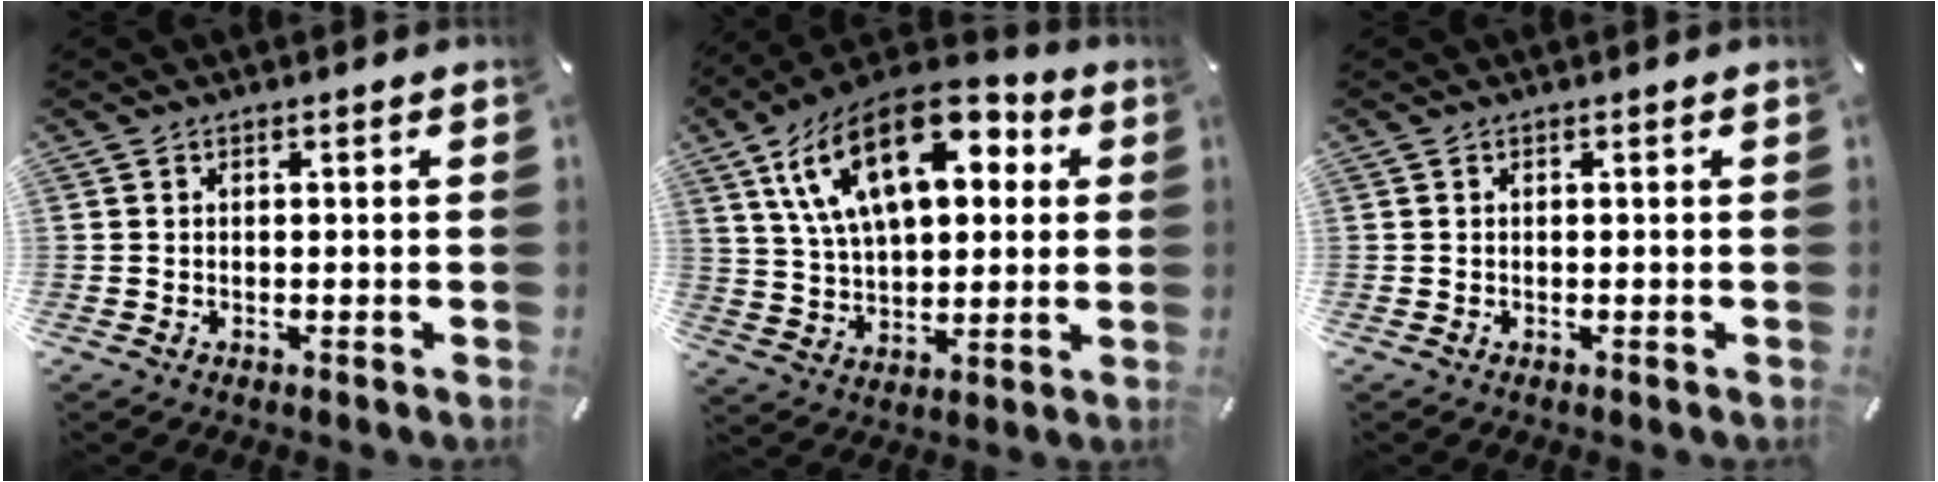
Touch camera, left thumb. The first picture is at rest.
{"total": 21.6, "force": [9.1, 11.9, 15.6], "torque": [-0.302, -0.029, 0.151]}
{"total": 0.0}